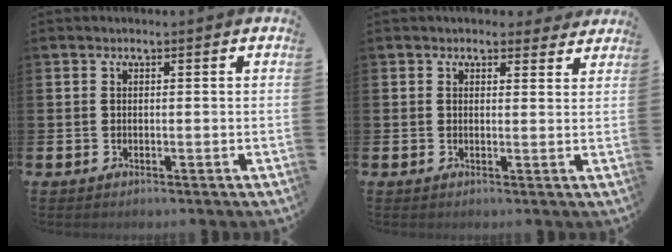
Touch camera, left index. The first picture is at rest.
{"total": 2.5, "force": [2.3, 0.8, 0.1], "torque": [-0.001, -0.007, 0.041]}